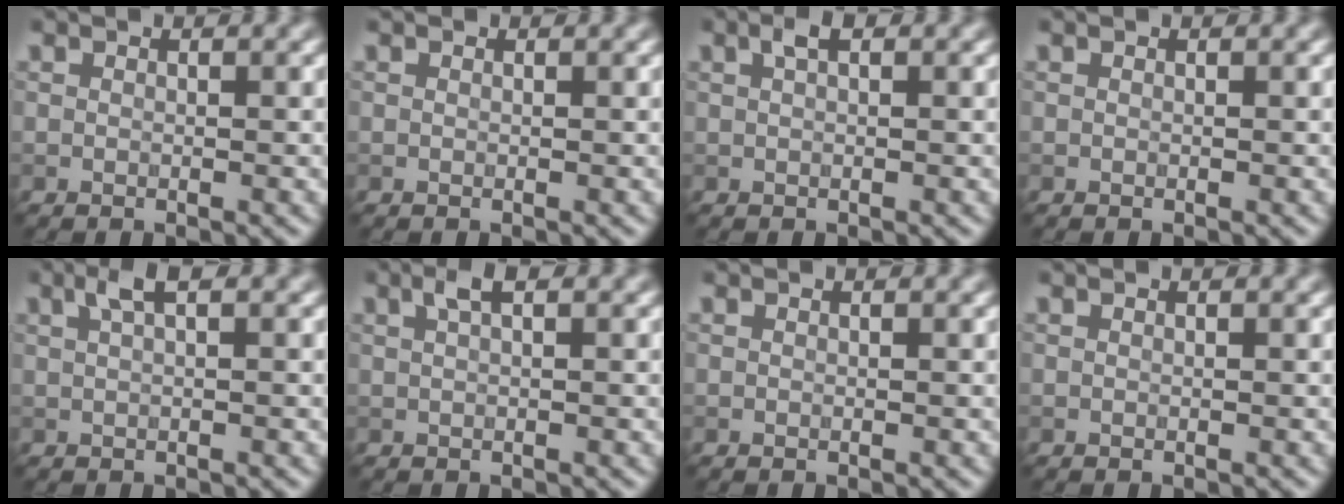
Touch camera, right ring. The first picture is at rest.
{"total": 0.0}
{"total": 1.2, "force": [0.5, 0.5, 1.0], "torque": [-0.019, 0.004, 0.009]}
{"total": 0.0}
{"total": 1.8, "force": [0.8, 0.4, 1.6], "torque": [-0.027, 0.002, 0.015]}
{"total": 1.5, "force": [0.7, 0.4, 1.3], "torque": [-0.023, 0.004, 0.013]}
{"total": 0.0}
{"total": 0.0}